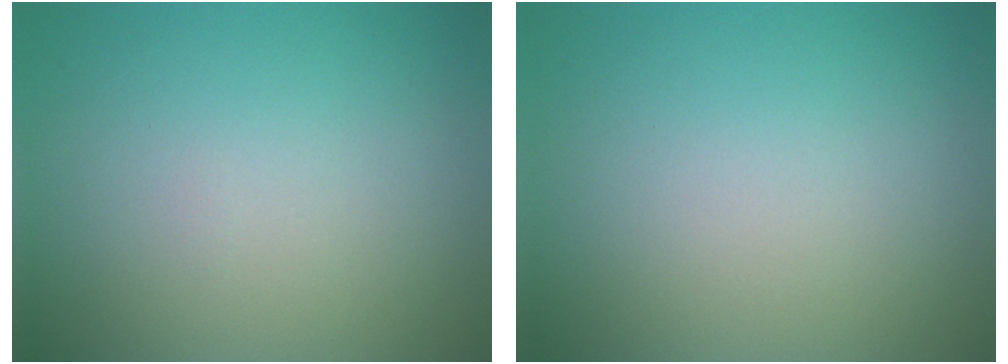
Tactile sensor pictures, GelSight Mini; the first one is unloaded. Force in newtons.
{"total": 0.0}